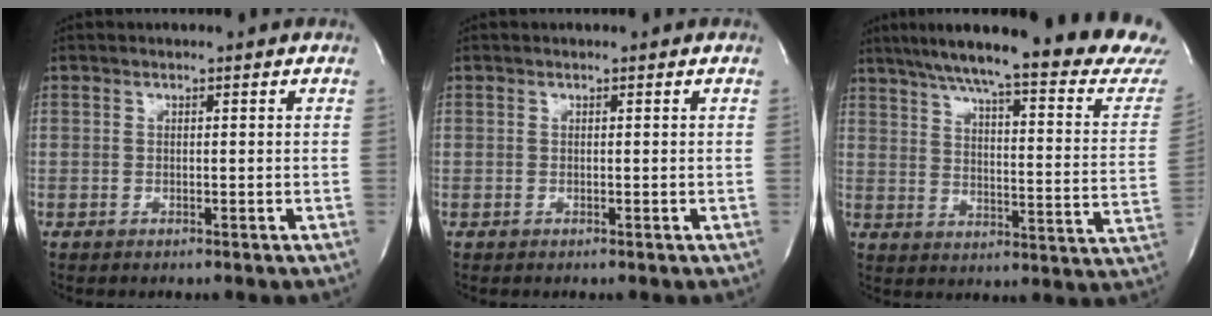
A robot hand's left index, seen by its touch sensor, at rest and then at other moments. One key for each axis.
{"total": 0.0}
{"total": 28.0, "fx": 24.5, "fy": 1.4, "fz": 13.4, "tx": -0.208, "ty": -0.076, "tz": 0.305}